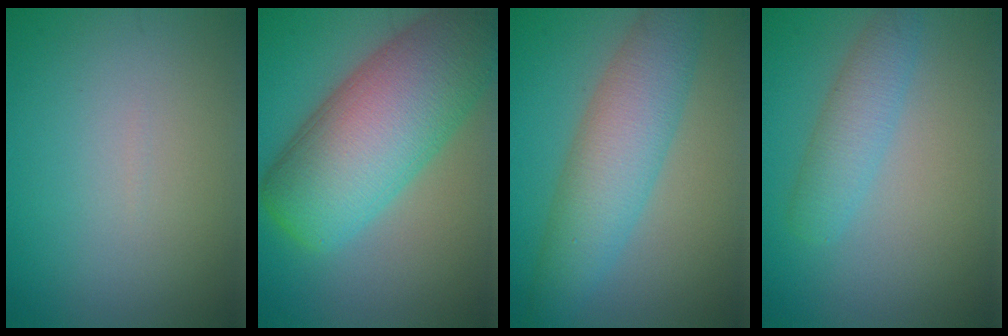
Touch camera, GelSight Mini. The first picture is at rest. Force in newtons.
{"total": 13.0, "press": 12.9, "slide": 0.7}
{"total": 6.5, "press": 6.5, "slide": 0.0}
{"total": 3.0, "press": 3.0, "slide": 0.1}